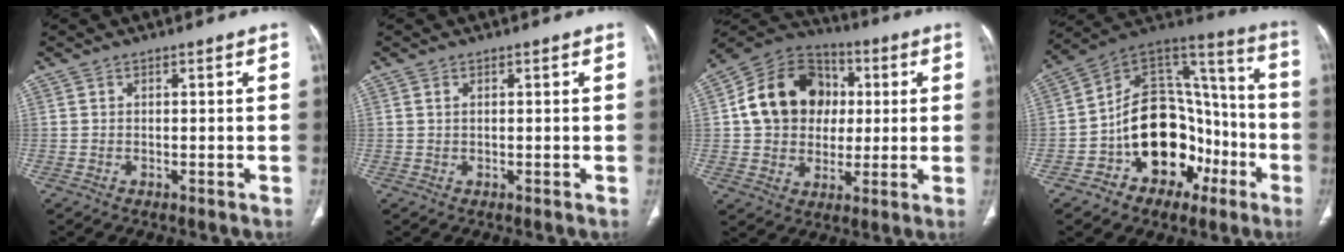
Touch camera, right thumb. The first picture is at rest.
{"total": 0.6, "force": [0.2, 0.3, 0.5], "torque": [-0.013, 0.005, 0.006]}
{"total": 17.3, "force": [2.1, 14.3, 9.6], "torque": [-0.135, 0.020, 0.032]}
{"total": 23.7, "force": [-7.9, 16.1, 15.5], "torque": [-0.193, 0.086, -0.110]}